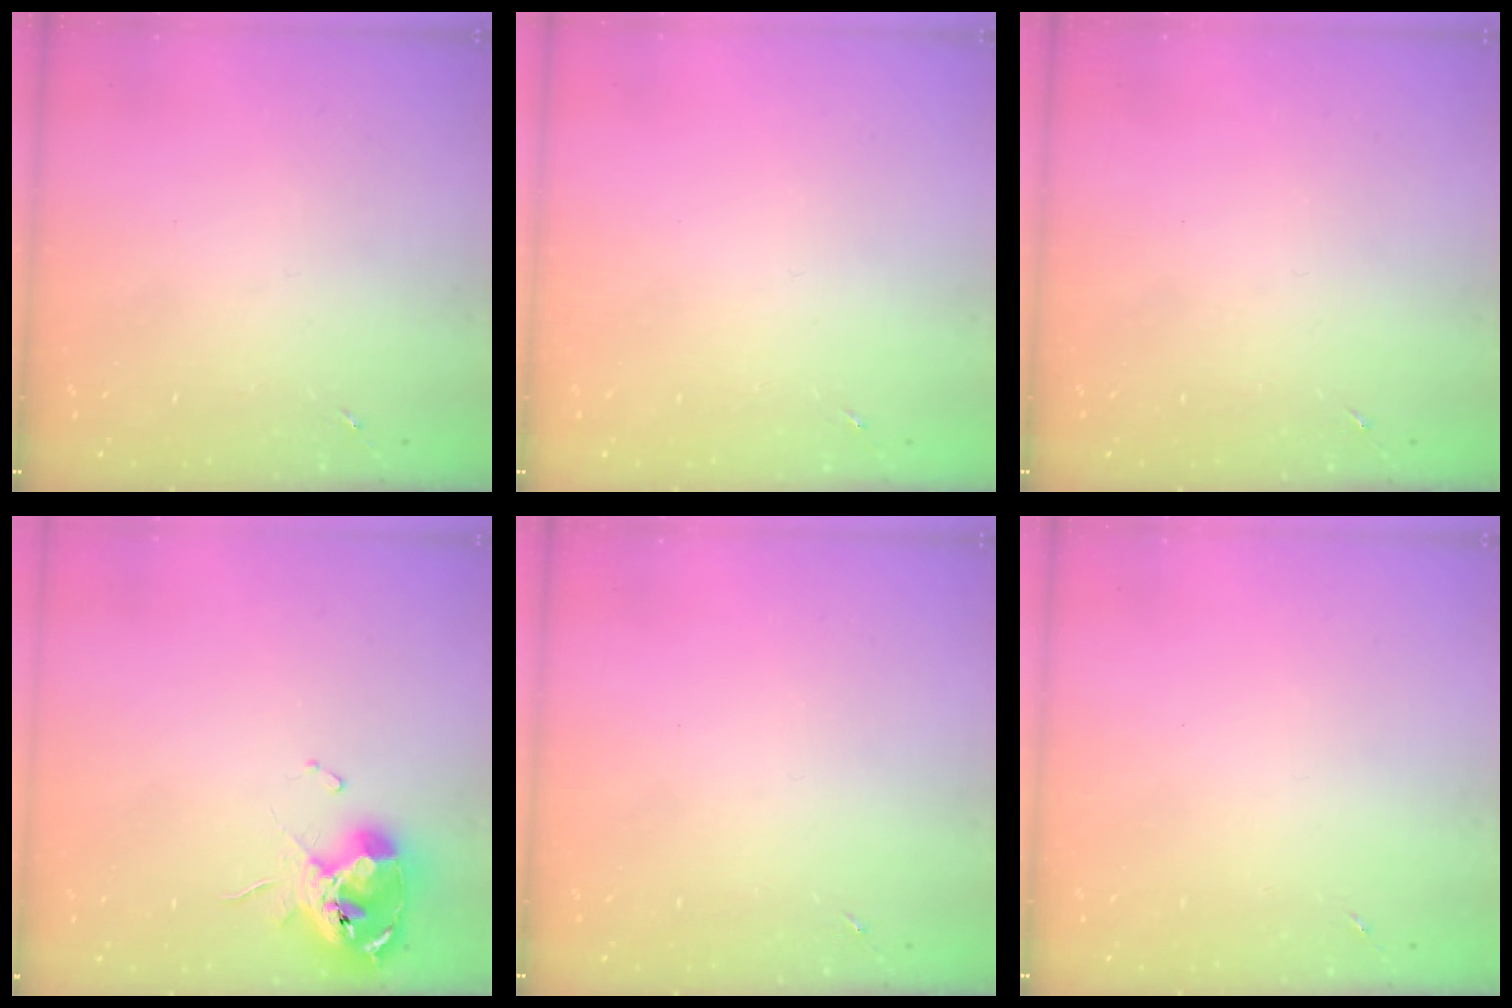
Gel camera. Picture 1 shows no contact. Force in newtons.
{"total": 0.0}
{"total": 0.0}
{"total": 11.9, "press": 11.8, "slide": 1.4}
{"total": 0.0}
{"total": 0.0}